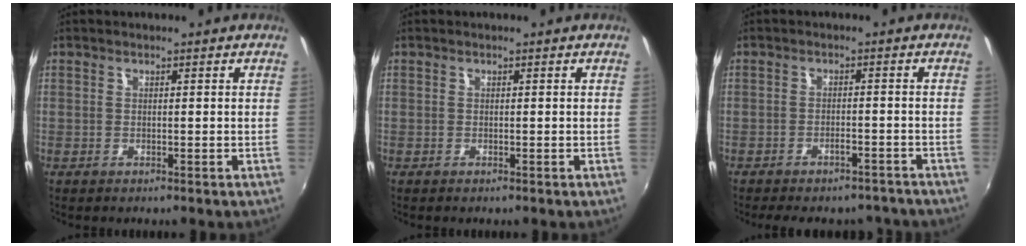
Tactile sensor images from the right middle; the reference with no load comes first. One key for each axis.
{"total": 0.0}
{"total": 11.7, "fx": -10.0, "fy": 4.2, "fz": 4.2, "tx": -0.095, "ty": 0.000, "tz": -0.118}